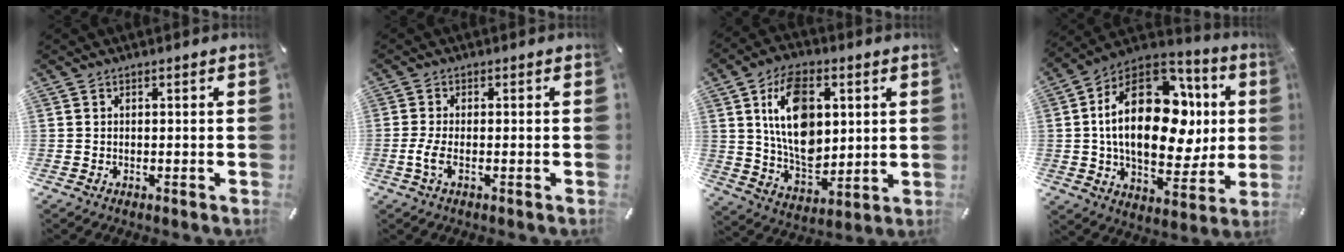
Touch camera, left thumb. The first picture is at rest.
{"total": 3.6, "force": [-0.9, 1.3, 3.3], "torque": [-0.076, -0.003, -0.021]}
{"total": 16.2, "force": [3.7, 10.6, 11.7], "torque": [-0.228, 0.005, 0.064]}
{"total": 26.9, "force": [3.8, 16.5, 20.9], "torque": [-0.365, -0.005, 0.068]}